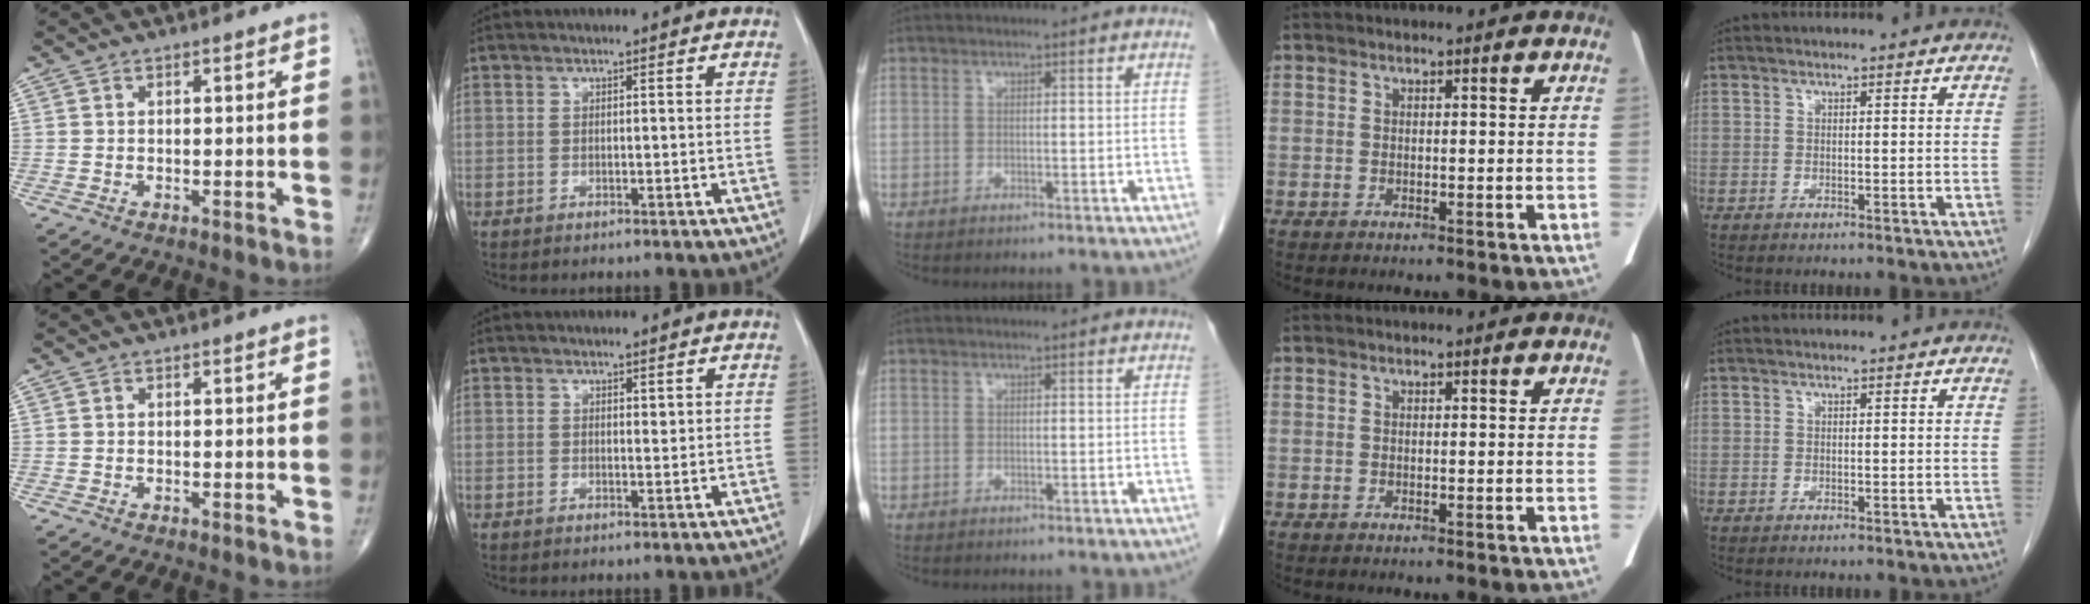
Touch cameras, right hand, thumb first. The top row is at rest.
{"index": {"total": 0.6, "force": [0.4, 0.2, 0.4], "torque": [-0.005, -0.004, 0.006]}}